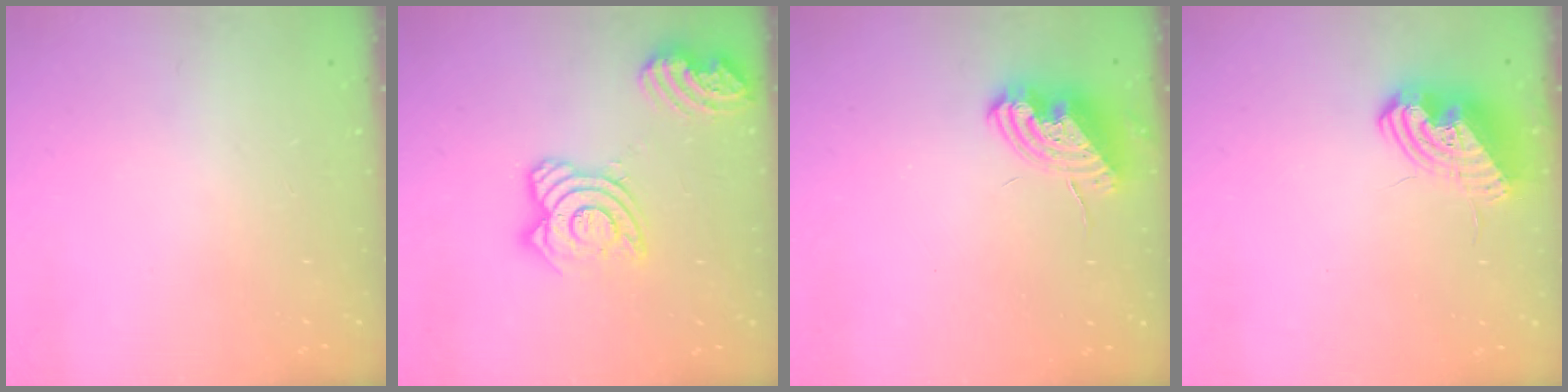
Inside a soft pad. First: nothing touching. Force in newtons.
{"total": 17.6, "press": 17.6, "slide": 1.4}
{"total": 8.9, "press": 8.9, "slide": 0.4}
{"total": 10.7, "press": 10.6, "slide": 1.5}